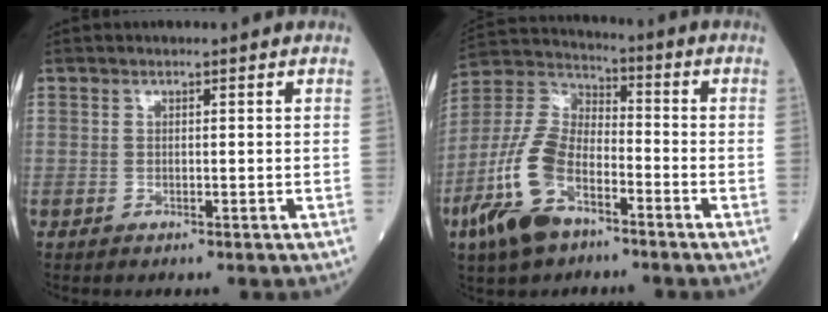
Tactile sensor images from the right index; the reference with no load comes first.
{"total": 13.3, "force": [-7.0, 6.1, 9.5], "torque": [-0.227, -0.002, -0.135]}